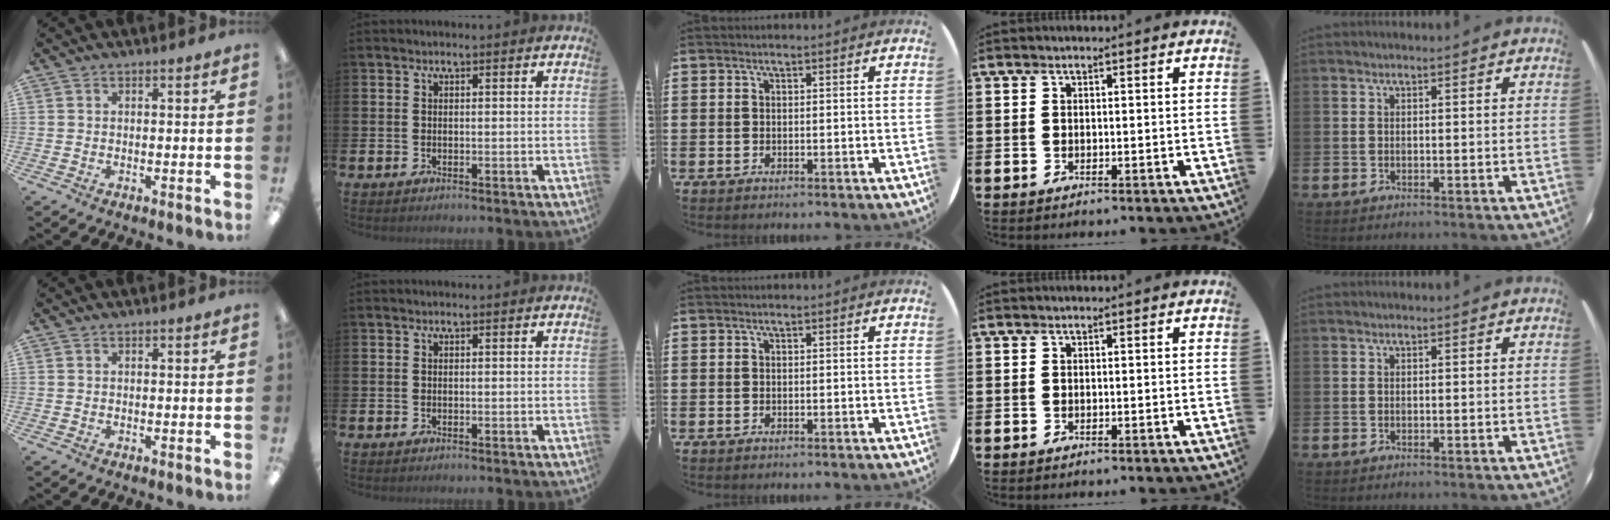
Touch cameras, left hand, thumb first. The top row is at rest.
{}